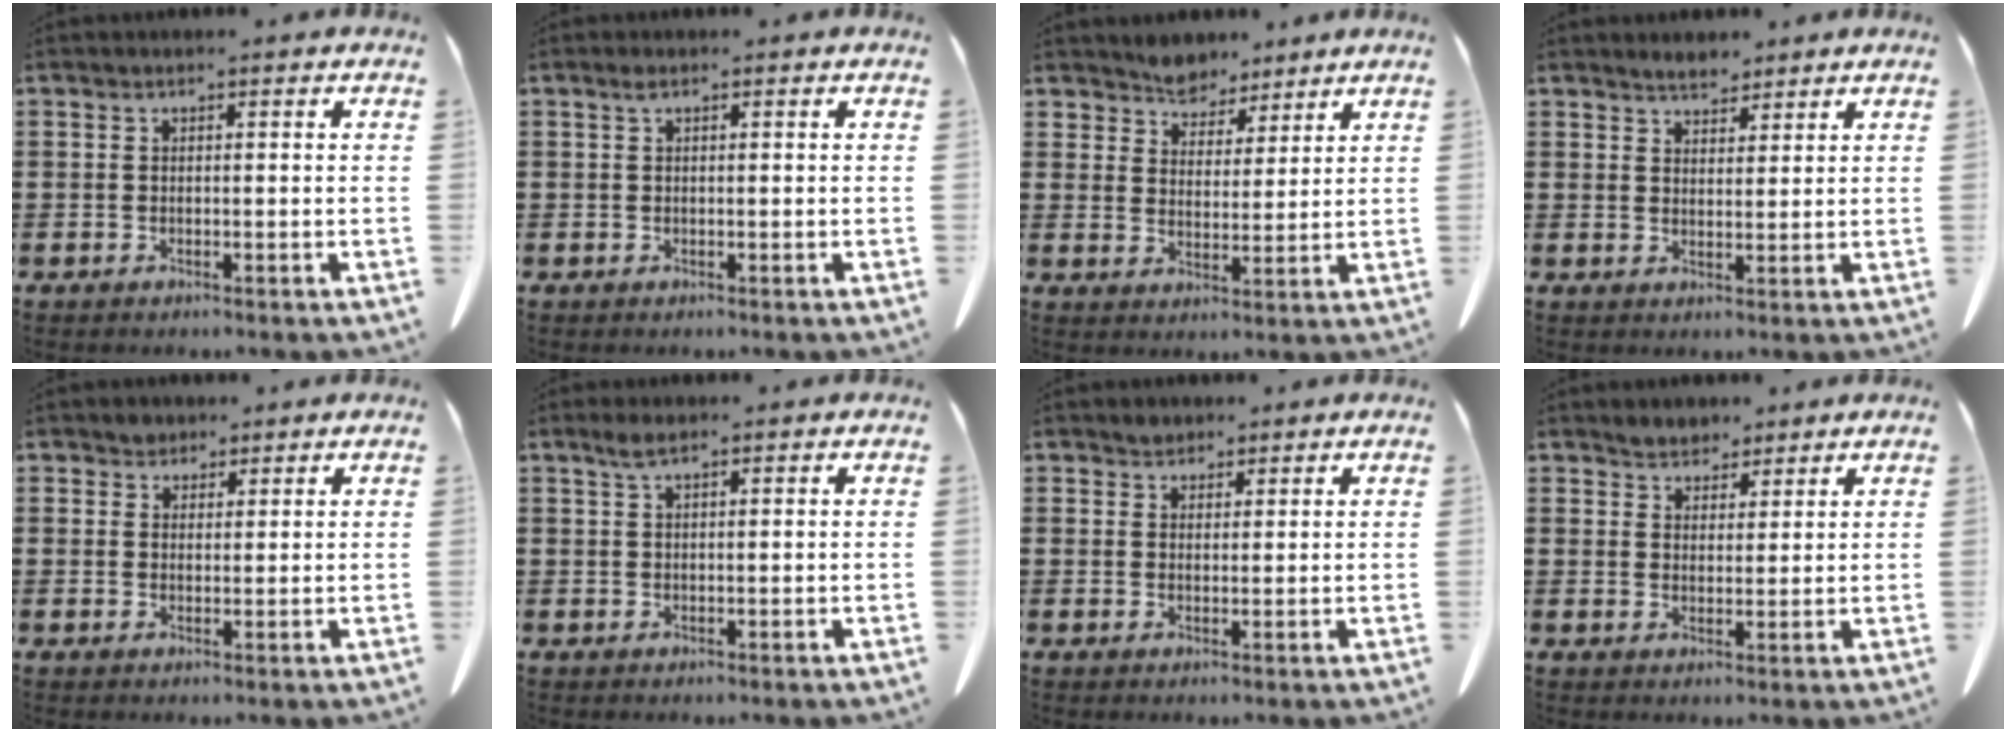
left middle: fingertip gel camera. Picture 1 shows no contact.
{"total": 0.7, "force": [0.3, 0.2, 0.6], "torque": [-0.015, 0.001, 0.007]}
{"total": 5.0, "force": [4.7, 1.8, -0.5], "torque": [-0.017, -0.023, 0.088]}
{"total": 2.7, "force": [2.6, 0.6, 0.2], "torque": [-0.010, -0.003, 0.051]}
{"total": 2.0, "force": [1.8, 0.9, 0.0], "torque": [-0.007, 0.004, 0.037]}
{"total": 2.0, "force": [1.2, 0.3, 1.5], "torque": [-0.034, 0.000, 0.023]}
{"total": 1.6, "force": [1.5, 0.6, -0.1], "torque": [-0.004, 0.002, 0.031]}
{"total": 3.0, "force": [2.8, 1.1, 0.0], "torque": [-0.009, 0.000, 0.055]}